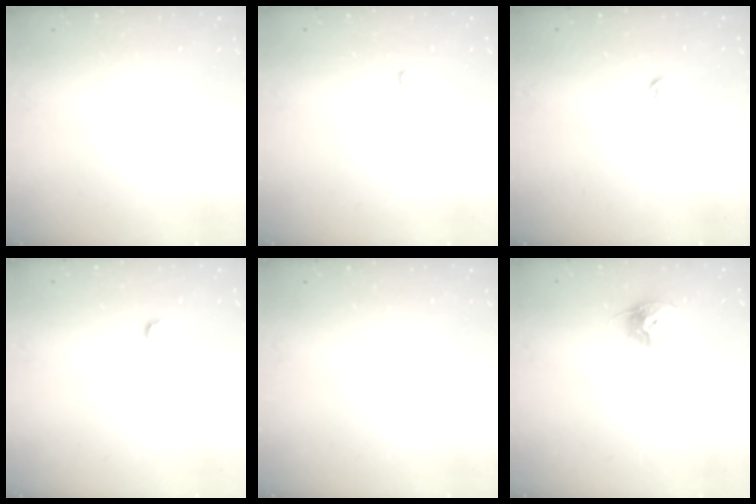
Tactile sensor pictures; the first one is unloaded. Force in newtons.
{"total": 2.2, "press": 2.2, "slide": 0.2}
{"total": 3.9, "press": 3.9, "slide": 0.7}
{"total": 3.3, "press": 3.3, "slide": 0.7}
{"total": 0.0}
{"total": 9.4, "press": 9.4, "slide": 0.2}